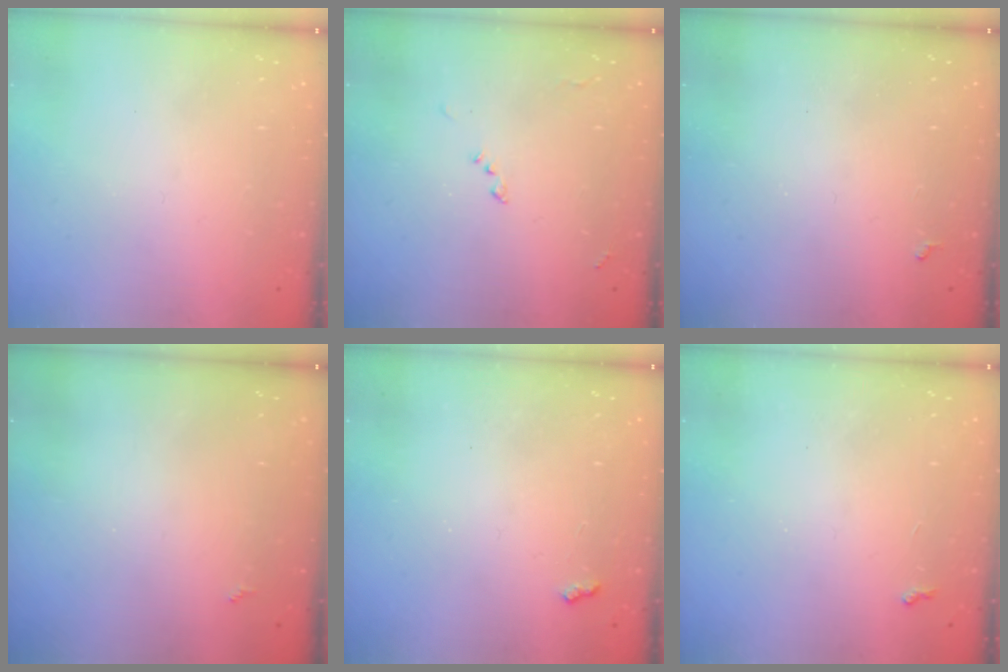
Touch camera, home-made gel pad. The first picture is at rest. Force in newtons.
{"total": 8.6, "press": 8.6, "slide": 0.7}
{"total": 3.0, "press": 2.9, "slide": 0.5}
{"total": 2.1, "press": 2.1, "slide": 0.4}
{"total": 4.1, "press": 4.0, "slide": 0.6}
{"total": 3.3, "press": 3.3, "slide": 0.6}